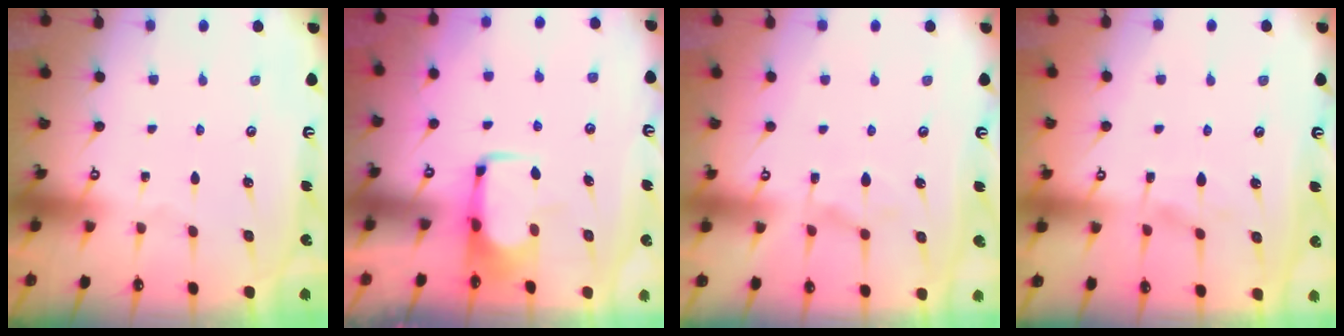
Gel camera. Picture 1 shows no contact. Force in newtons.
{"total": 1.6, "press": 1.5, "slide": 0.4}
{"total": 5.4, "press": 5.3, "slide": 1.2}
{"total": 1.7, "press": 1.4, "slide": 1.1}